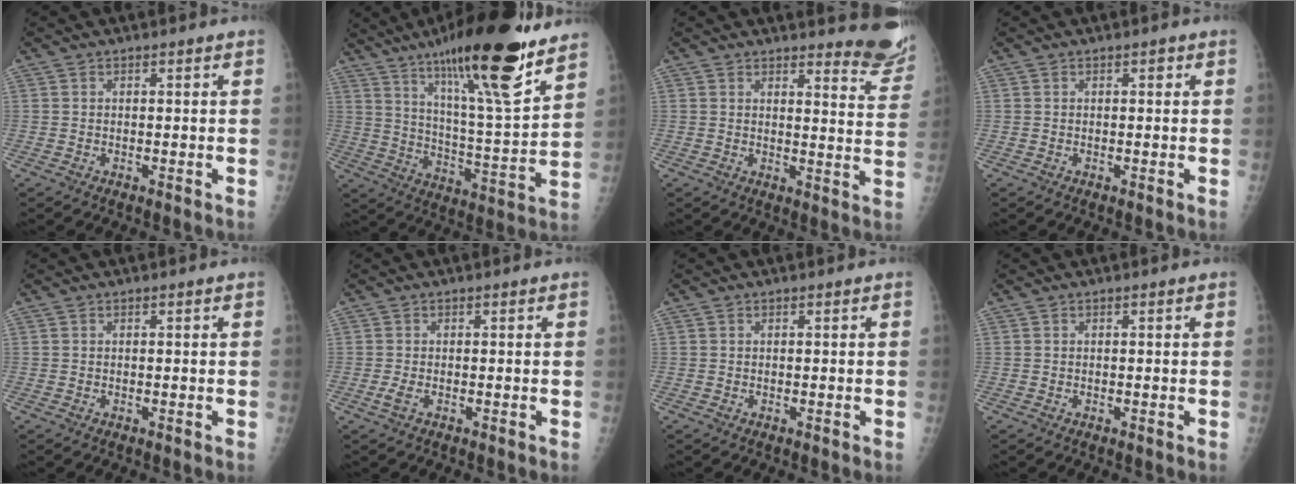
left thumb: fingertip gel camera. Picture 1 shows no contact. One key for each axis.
{"total": 24.0, "fx": 16.0, "fy": 3.9, "fz": 17.4, "tx": -0.264, "ty": -0.068, "tz": 0.262}
{"total": 9.4, "fx": 9.0, "fy": 1.7, "fz": 2.3, "tx": 0.000, "ty": -0.095, "tz": 0.086}
{"total": 0.7, "fx": 0.2, "fy": 0.4, "fz": 0.5, "tx": -0.001, "ty": 0.002, "tz": 0.001}
{"total": 0.0}
{"total": 1.7, "fx": -0.3, "fy": 0.7, "fz": 1.5, "tx": -0.038, "ty": 0.000, "tz": -0.005}
{"total": 0.0}
{"total": 0.0}